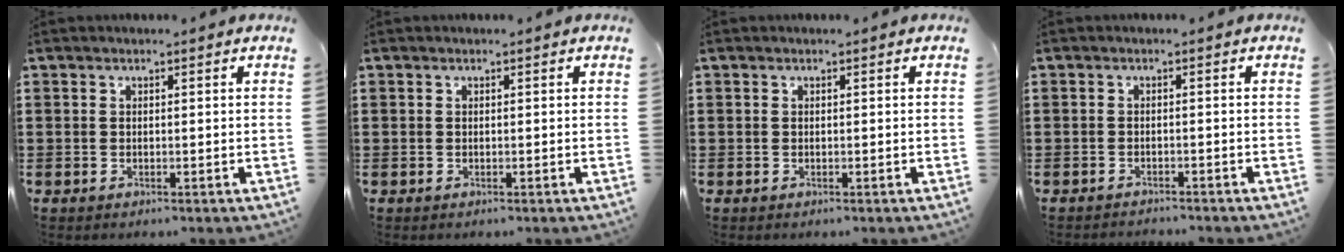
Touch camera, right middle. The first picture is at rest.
{"total": 0.0}
{"total": 0.0}
{"total": 1.1, "force": [-1.1, 0.0, 0.0], "torque": [-0.003, 0.001, -0.022]}